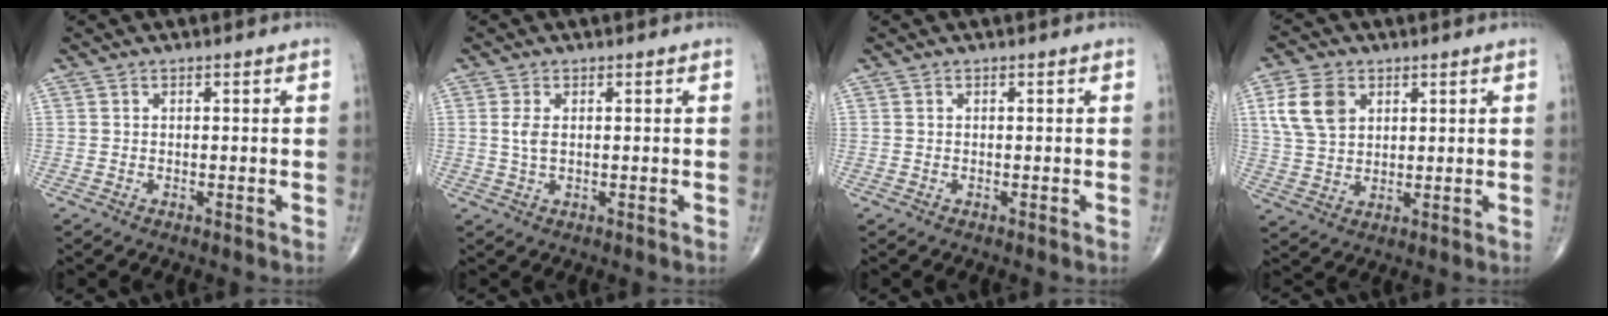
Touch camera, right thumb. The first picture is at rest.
{"total": 2.4, "force": [0.4, 1.2, 2.1], "torque": [-0.048, 0.000, 0.011]}
{"total": 0.0}
{"total": 9.0, "force": [3.2, 6.3, 5.6], "torque": [-0.099, -0.005, 0.065]}